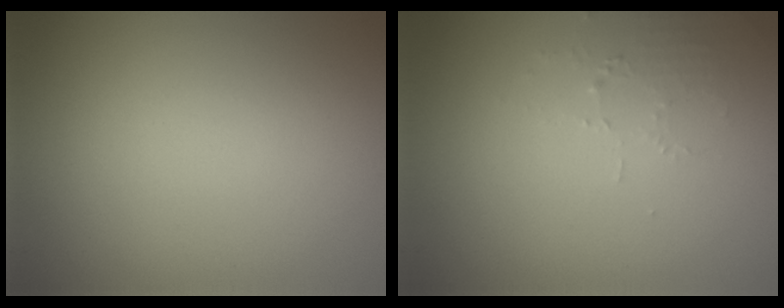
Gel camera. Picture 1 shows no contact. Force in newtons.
{"total": 1.5, "press": 1.5, "slide": 0.2}